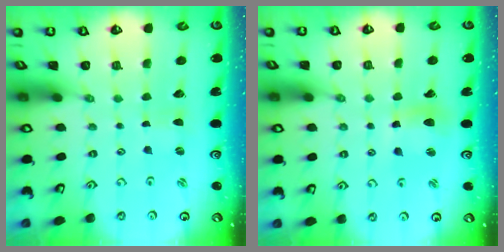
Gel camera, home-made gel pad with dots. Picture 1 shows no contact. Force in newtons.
{"total": 9.0, "press": 9.0, "slide": 1.0}